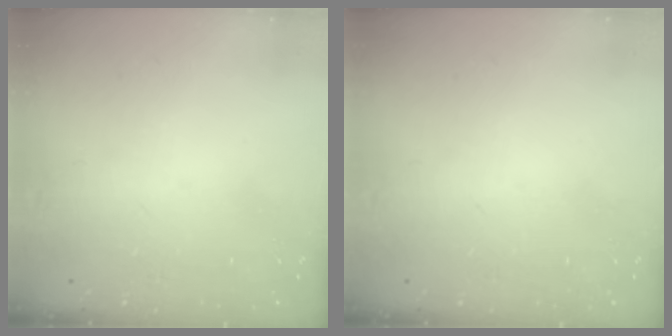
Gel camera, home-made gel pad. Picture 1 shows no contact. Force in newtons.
{"total": 0.0}